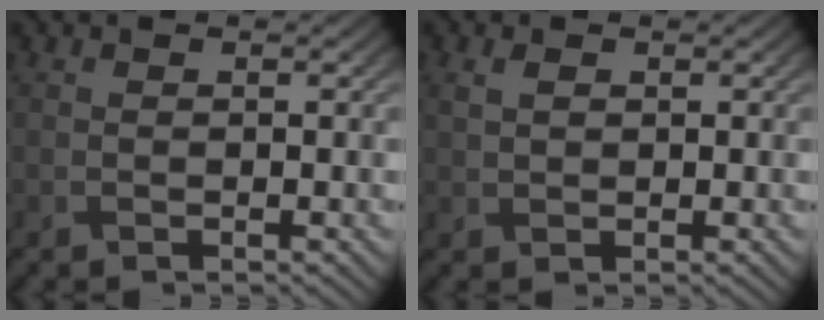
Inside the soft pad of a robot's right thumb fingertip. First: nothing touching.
{"total": 1.8, "force": [0.6, 1.1, 1.3], "torque": [-0.034, 0.002, 0.014]}